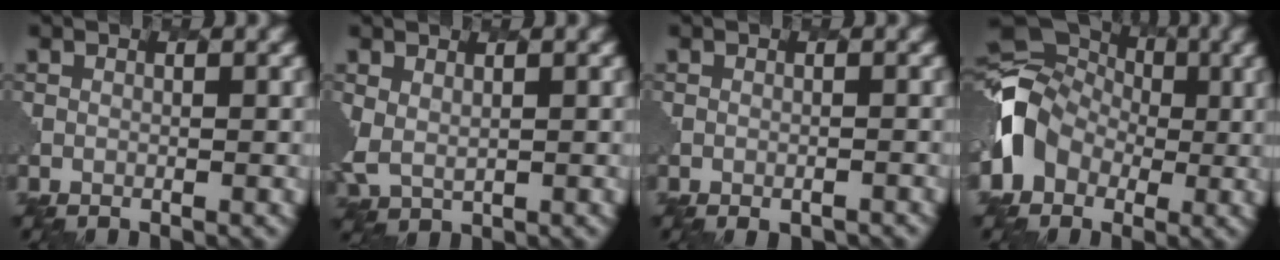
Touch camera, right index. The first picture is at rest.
{"total": 2.5, "force": [1.2, 1.7, 1.4], "torque": [-0.040, -0.009, 0.026]}
{"total": 1.1, "force": [-0.9, 0.4, 0.6], "torque": [-0.005, -0.002, -0.009]}
{"total": 7.4, "force": [-1.0, 6.3, 3.7], "torque": [-0.055, 0.001, -0.029]}